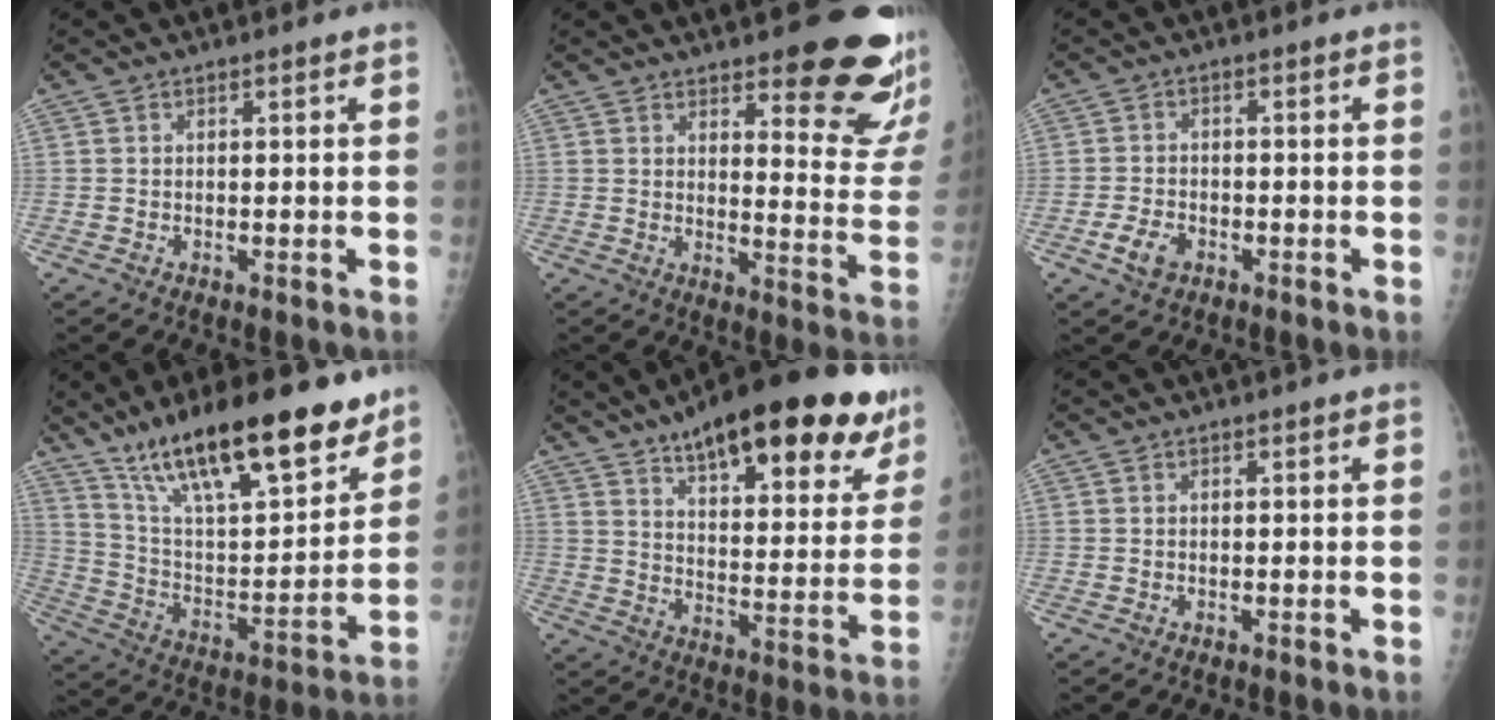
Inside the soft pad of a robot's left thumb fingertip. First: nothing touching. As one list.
[{"total": 17.8, "force": [12.2, 5.1, 11.9], "torque": [-0.112, -0.094, 0.147]}, {"total": 4.2, "force": [-2.3, 2.7, 2.2], "torque": [-0.039, 0.009, -0.039]}, {"total": 25.5, "force": [18.0, 7.4, 16.6], "torque": [-0.239, -0.062, 0.307]}, {"total": 27.0, "force": [17.8, 8.9, 18.3], "torque": [-0.226, -0.054, 0.252]}, {"total": 0.0}]